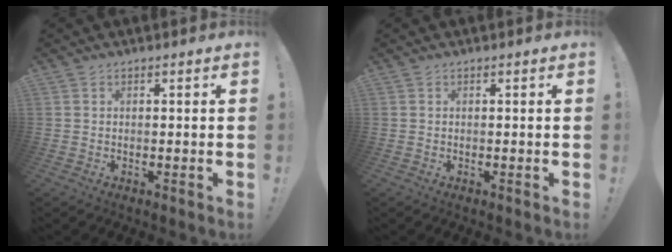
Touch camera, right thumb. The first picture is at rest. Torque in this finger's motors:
{"motor_torque": [0.00, 0.00, 0.04, -0.04, 0.00]}